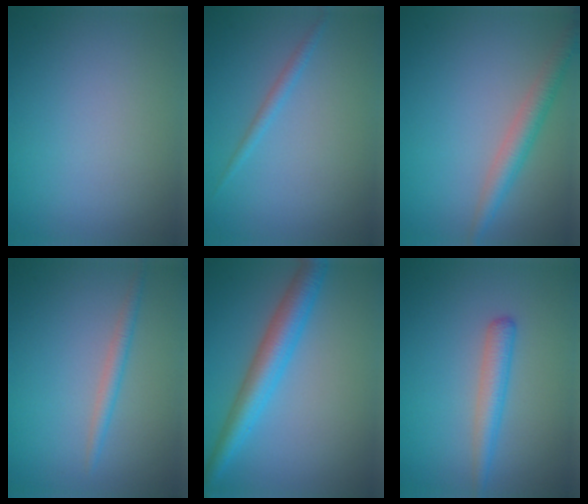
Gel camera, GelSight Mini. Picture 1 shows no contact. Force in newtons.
{"total": 1.2, "press": 1.2, "slide": 0.1}
{"total": 2.9, "press": 2.9, "slide": 0.1}
{"total": 1.7, "press": 1.7, "slide": 0.0}
{"total": 4.7, "press": 4.7, "slide": 0.1}
{"total": 2.5, "press": 2.5, "slide": 0.1}